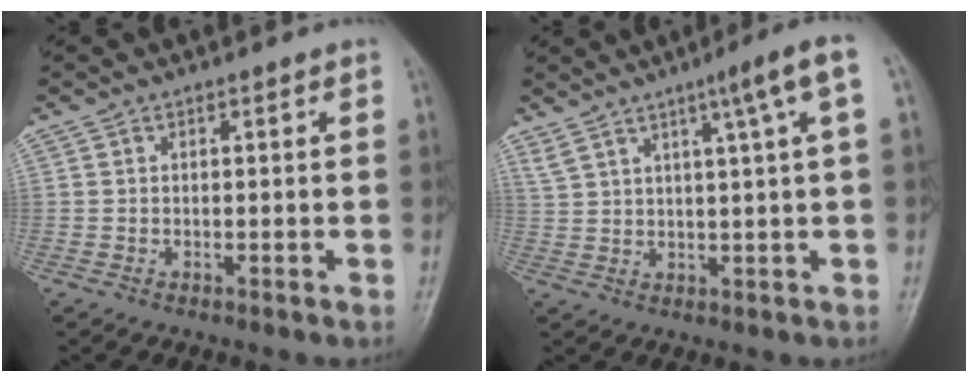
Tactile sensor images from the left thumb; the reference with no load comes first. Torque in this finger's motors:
{"motor_torque": [2.74, 2.27, 1.36, -1.41, 0.08]}